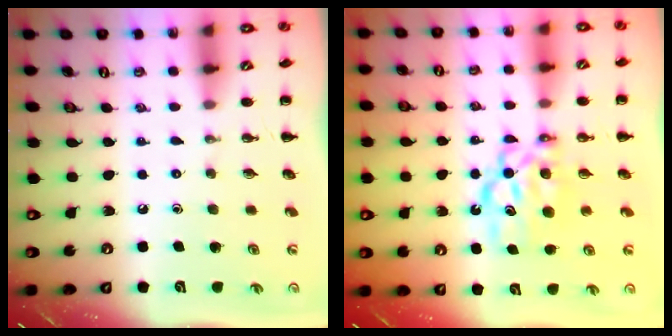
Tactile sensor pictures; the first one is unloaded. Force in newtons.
{"total": 8.1, "press": 8.0, "slide": 1.2}